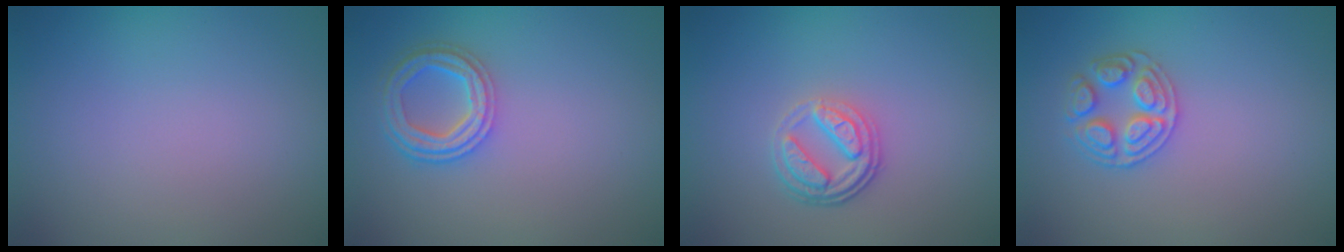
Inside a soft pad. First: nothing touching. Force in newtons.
{"total": 4.0, "press": 3.5, "slide": 1.9}
{"total": 3.7, "press": 2.8, "slide": 2.4}
{"total": 2.6, "press": 2.6, "slide": 0.2}